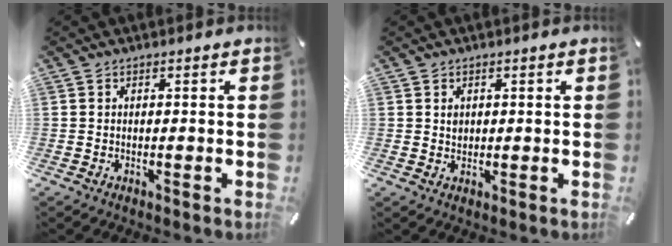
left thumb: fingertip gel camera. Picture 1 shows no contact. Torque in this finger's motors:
{"motor_torque": [0.42, 0.63, 0.08, -0.17, -0.01]}